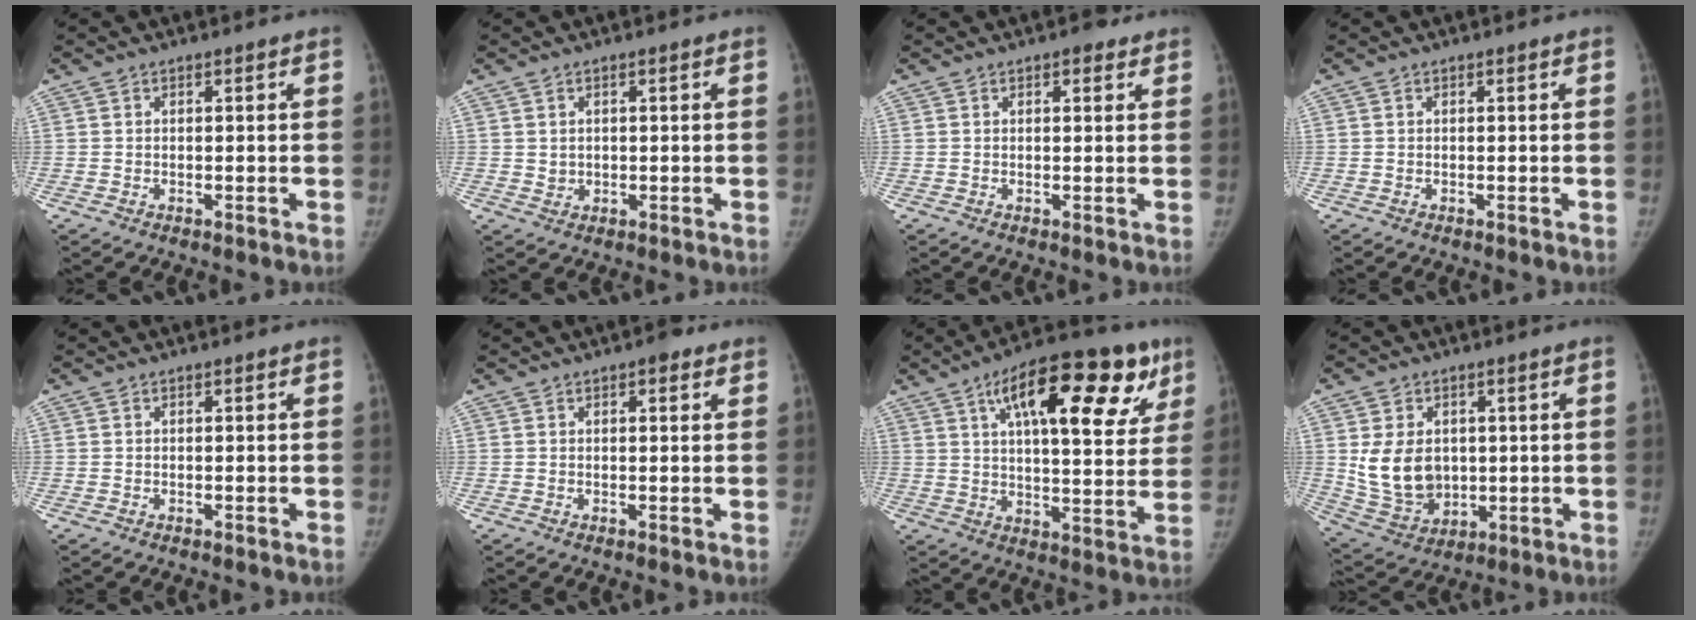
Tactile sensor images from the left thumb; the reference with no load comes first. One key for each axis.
{"total": 1.7, "fx": 0.2, "fy": 1.5, "fz": 0.6, "tx": -0.005, "ty": -0.003, "tz": 0.010}
{"total": 2.6, "fx": 1.5, "fy": 1.2, "fz": 1.7, "tx": -0.014, "ty": -0.003, "tz": 0.016}
{"total": 0.0}
{"total": 0.0}
{"total": 2.5, "fx": 1.3, "fy": 1.1, "fz": 1.9, "tx": -0.017, "ty": -0.001, "tz": 0.013}
{"total": 23.5, "fx": 11.2, "fy": 9.0, "fz": 18.6, "tx": -0.234, "ty": -0.005, "tz": 0.163}
{"total": 11.6, "fx": 1.2, "fy": 8.9, "fz": 7.4, "tx": -0.102, "ty": -0.014, "tz": 0.048}